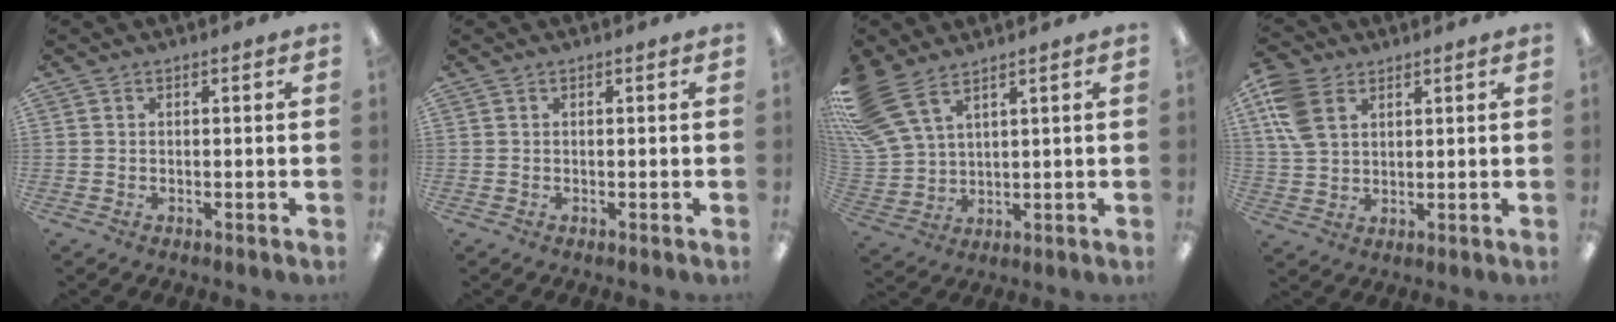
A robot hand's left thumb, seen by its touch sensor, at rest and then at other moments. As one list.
[{"total": 0.0}, {"total": 11.6, "force": [7.8, 5.2, 6.9], "torque": [-0.169, -0.027, 0.151]}, {"total": 9.1, "force": [4.5, 6.0, 5.3], "torque": [-0.137, -0.004, 0.086]}]